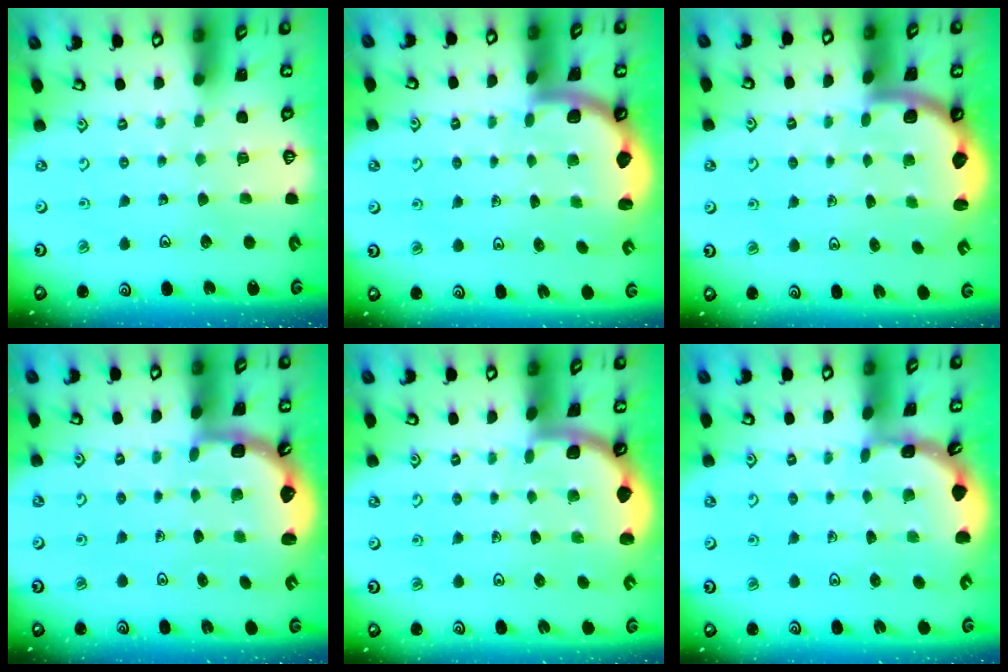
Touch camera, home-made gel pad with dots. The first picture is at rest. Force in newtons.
{"total": 2.5, "press": 2.4, "slide": 0.8}
{"total": 2.5, "press": 2.2, "slide": 1.2}
{"total": 2.6, "press": 2.3, "slide": 1.3}
{"total": 1.9, "press": 1.9, "slide": 0.0}
{"total": 1.7, "press": 1.6, "slide": 0.1}